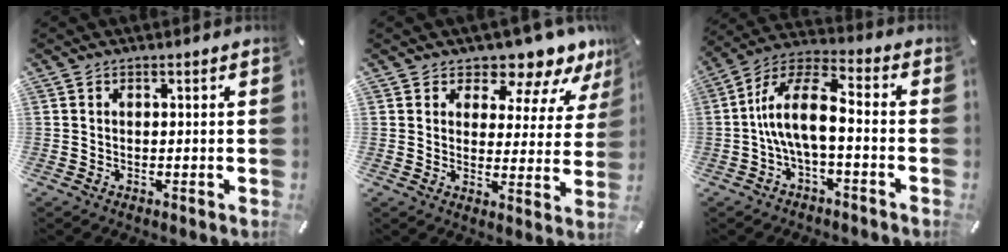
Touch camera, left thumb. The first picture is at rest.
{"total": 8.4, "force": [7.2, 3.3, 2.7], "torque": [-0.041, -0.065, 0.123]}
{"total": 11.6, "force": [-1.9, 4.9, 10.4], "torque": [-0.208, 0.004, -0.037]}